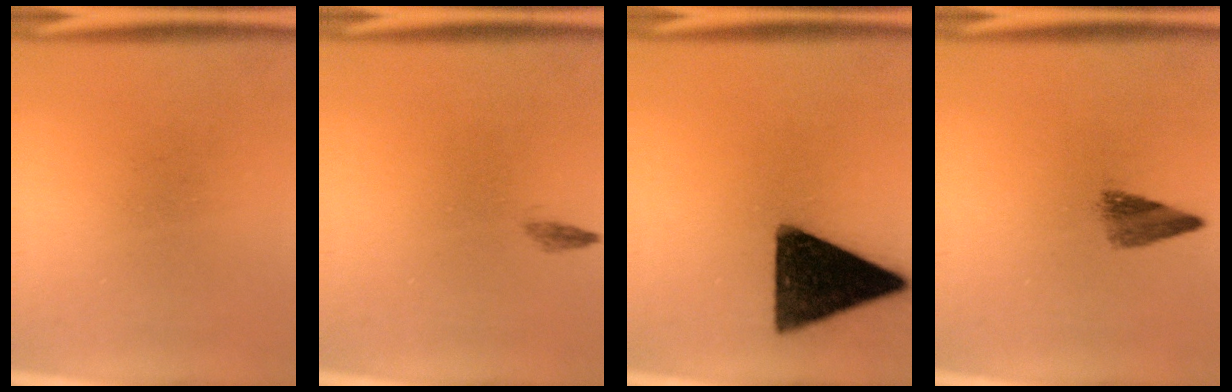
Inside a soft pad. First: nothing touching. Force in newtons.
{"total": 0.8}
{"total": 16.1}
{"total": 3.5}